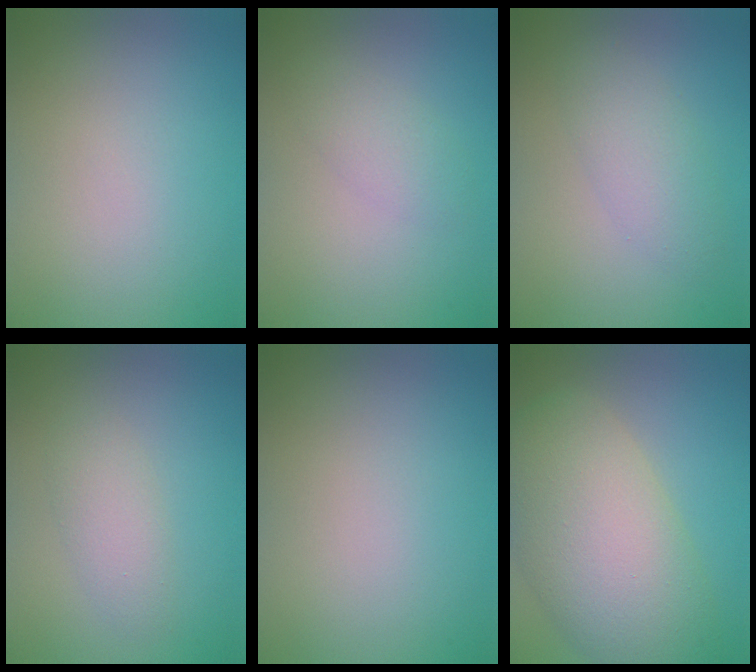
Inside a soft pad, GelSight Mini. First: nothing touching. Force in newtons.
{"total": 2.0, "press": 2.0, "slide": 0.2}
{"total": 2.9, "press": 2.8, "slide": 0.2}
{"total": 2.3, "press": 2.3, "slide": 0.1}
{"total": 0.0}
{"total": 11.4, "press": 11.4, "slide": 0.8}